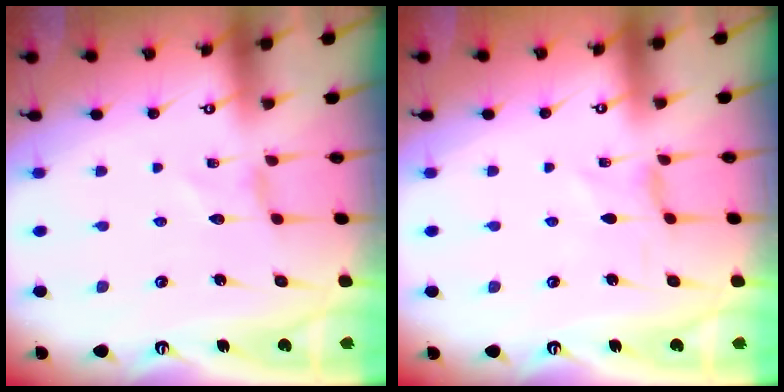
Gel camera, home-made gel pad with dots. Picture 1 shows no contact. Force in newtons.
{"total": 0.0}